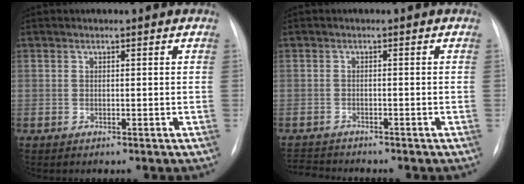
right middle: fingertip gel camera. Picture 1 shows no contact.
{"total": 3.7, "force": [-3.7, 0.2, 0.2], "torque": [-0.006, -0.016, -0.062]}